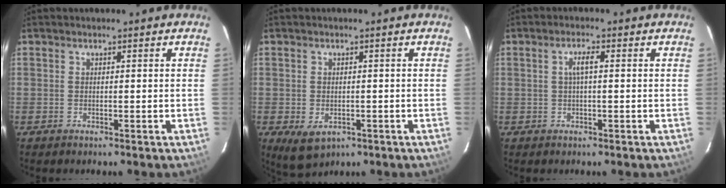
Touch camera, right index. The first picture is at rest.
{"total": 4.9, "force": [-1.5, 3.5, 3.0], "torque": [-0.056, -0.012, -0.016]}
{"total": 2.3, "force": [0.2, 0.3, 2.3], "torque": [-0.045, 0.006, 0.004]}